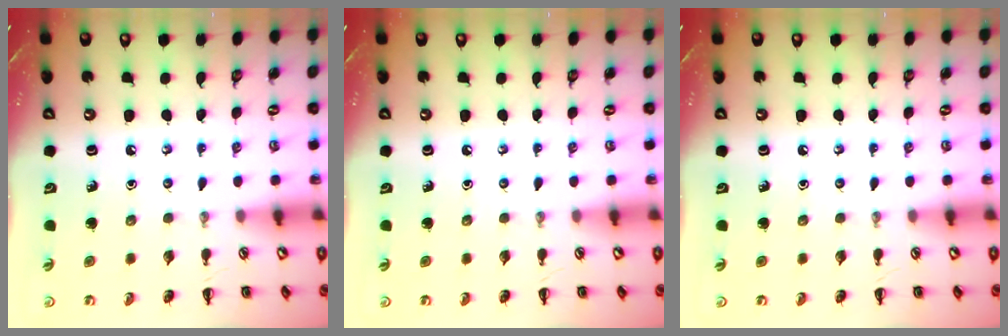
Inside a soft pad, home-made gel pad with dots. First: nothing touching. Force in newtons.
{"total": 0.0}
{"total": 0.0}